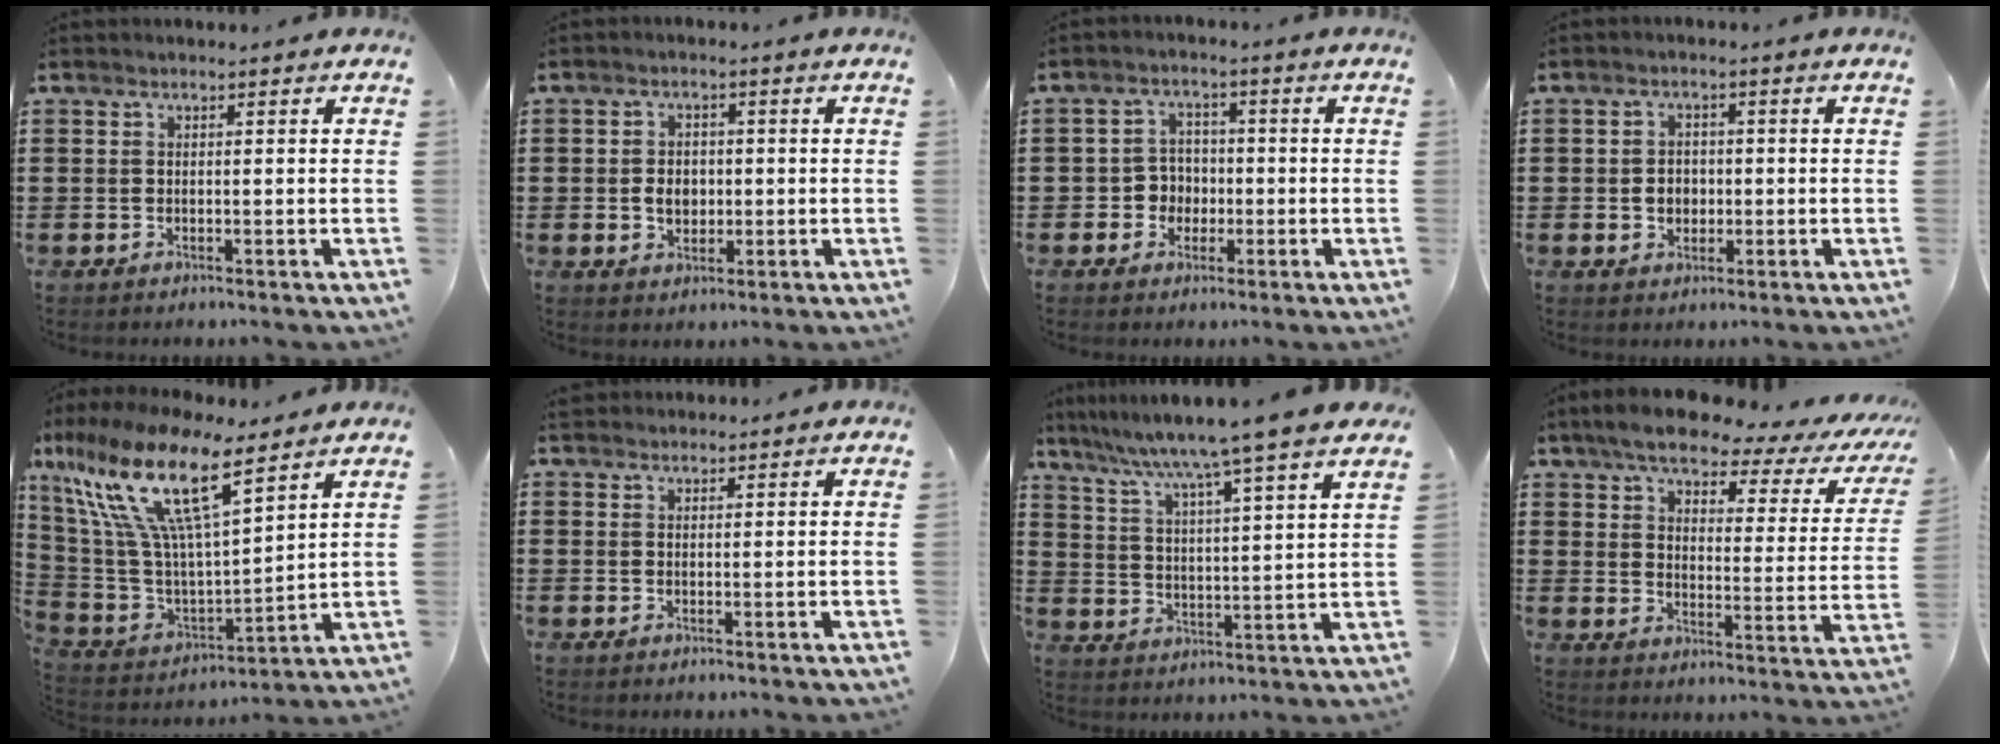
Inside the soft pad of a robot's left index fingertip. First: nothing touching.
{"total": 3.6, "force": [-0.2, 2.7, 2.4], "torque": [-0.044, 0.004, -0.008]}
{"total": 3.9, "force": [-1.0, 3.5, 1.2], "torque": [-0.036, 0.007, -0.023]}
{"total": 2.8, "force": [-0.3, 2.3, 1.6], "torque": [-0.036, 0.005, -0.009]}
{"total": 16.8, "force": [9.6, 4.9, 12.8], "torque": [-0.295, -0.057, 0.156]}
{"total": 1.3, "force": [1.1, 0.6, 0.2], "torque": [-0.006, 0.003, 0.022]}
{"total": 6.5, "force": [5.5, -2.0, 2.8], "torque": [-0.078, -0.047, 0.082]}
{"total": 6.3, "force": [5.0, 1.4, 3.5], "torque": [-0.086, -0.024, 0.079]}